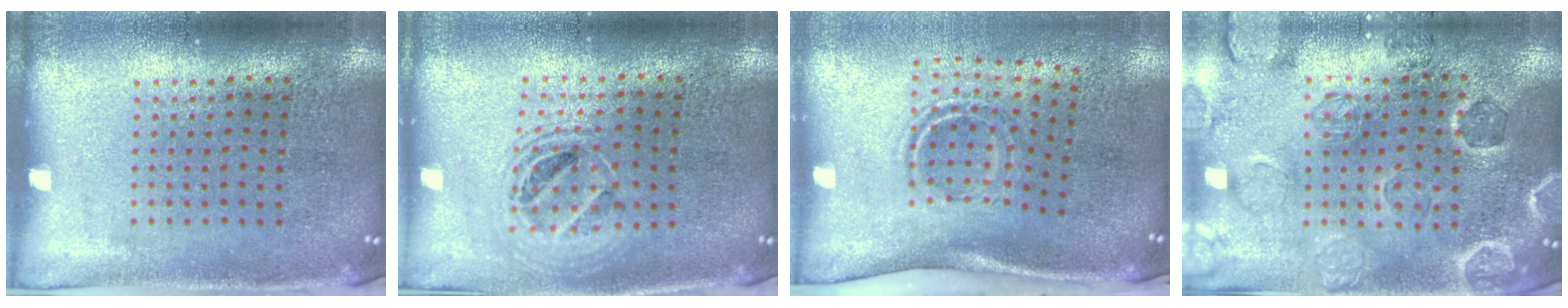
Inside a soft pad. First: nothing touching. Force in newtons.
{"total": 1.4, "press": 1.2, "slide": 0.7}
{"total": 2.0, "press": 1.2, "slide": 1.6}
{"total": 0.7, "press": 0.7, "slide": 0.4}